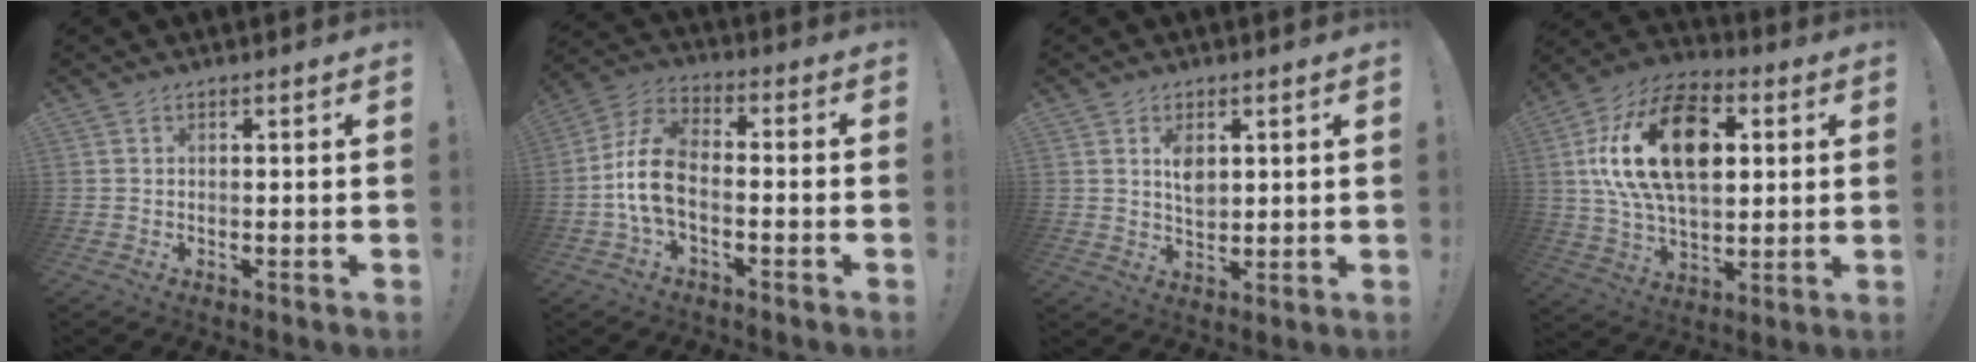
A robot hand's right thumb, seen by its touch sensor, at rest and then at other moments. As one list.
[{"total": 11.7, "force": [-2.7, 6.8, 9.2], "torque": [-0.187, 0.021, -0.047]}, {"total": 5.5, "force": [2.1, 3.5, 3.7], "torque": [-0.049, -0.012, 0.035]}, {"total": 23.2, "force": [5.8, 14.3, 17.3], "torque": [-0.305, -0.007, 0.103]}]